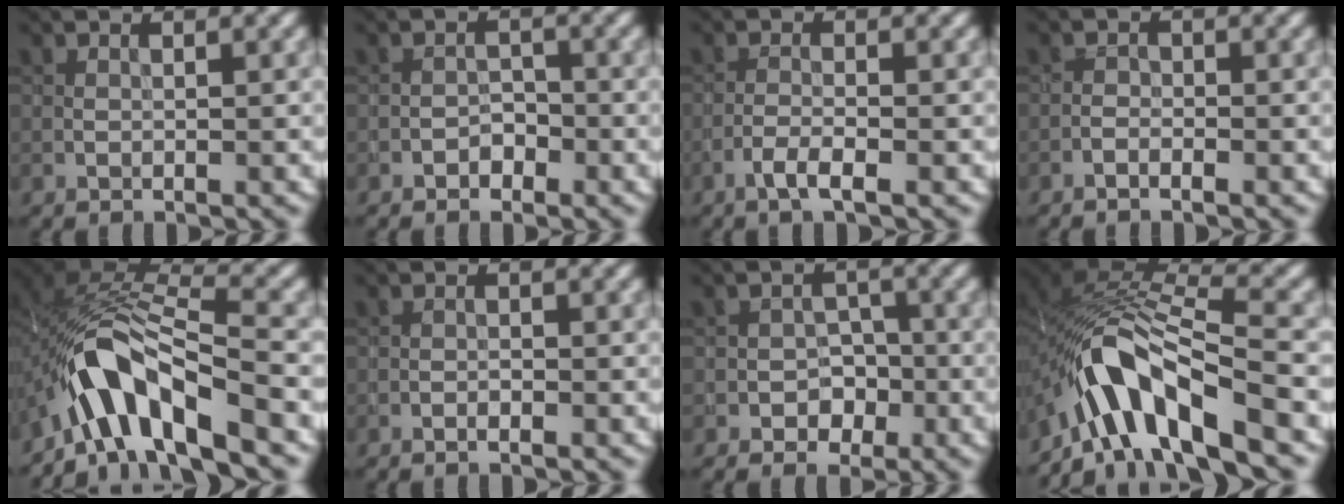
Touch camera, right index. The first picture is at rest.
{"total": 1.4, "force": [-0.9, 0.9, 0.5], "torque": [-0.004, 0.006, -0.016]}
{"total": 2.0, "force": [-1.2, 0.3, 1.6], "torque": [-0.033, 0.004, -0.028]}
{"total": 1.1, "force": [-0.8, 0.3, 0.6], "torque": [-0.005, 0.006, -0.021]}
{"total": 8.7, "force": [-5.3, 3.1, 6.1], "torque": [-0.096, 0.009, -0.104]}
{"total": 0.6, "force": [-0.4, 0.2, 0.4], "torque": [-0.007, 0.000, -0.008]}
{"total": 2.6, "force": [-1.3, 2.1, 0.8], "torque": [0.007, 0.011, -0.027]}
{"total": 9.6, "force": [-5.8, 3.3, 6.9], "torque": [-0.110, 0.012, -0.113]}